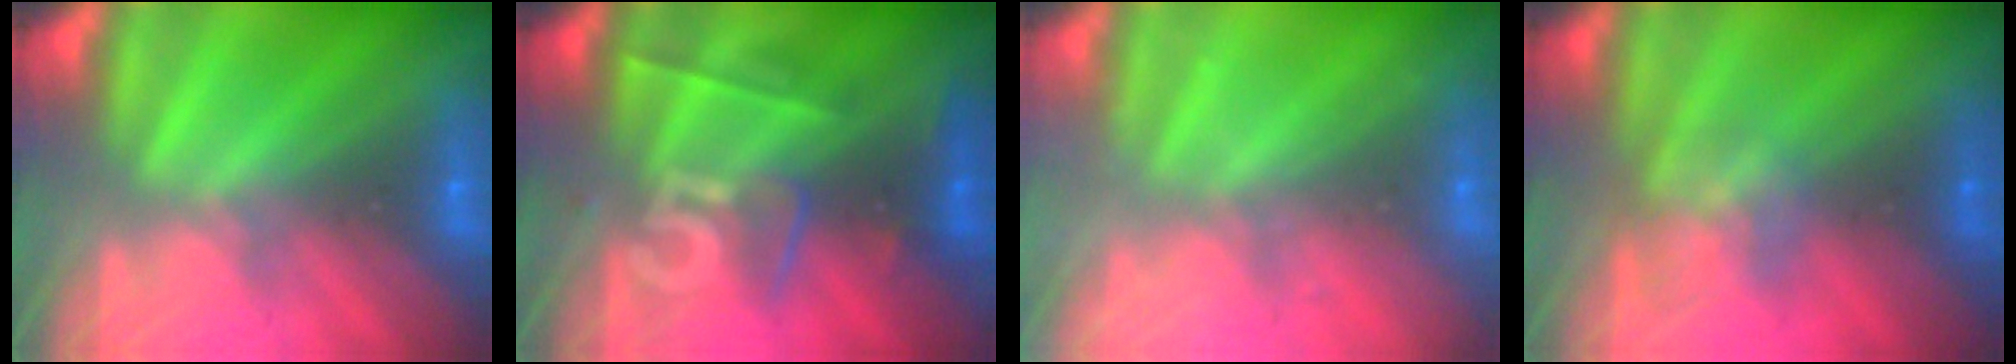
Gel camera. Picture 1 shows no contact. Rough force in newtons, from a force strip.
{"total": 2.5}
{"total": 2.2}
{"total": 2.8}